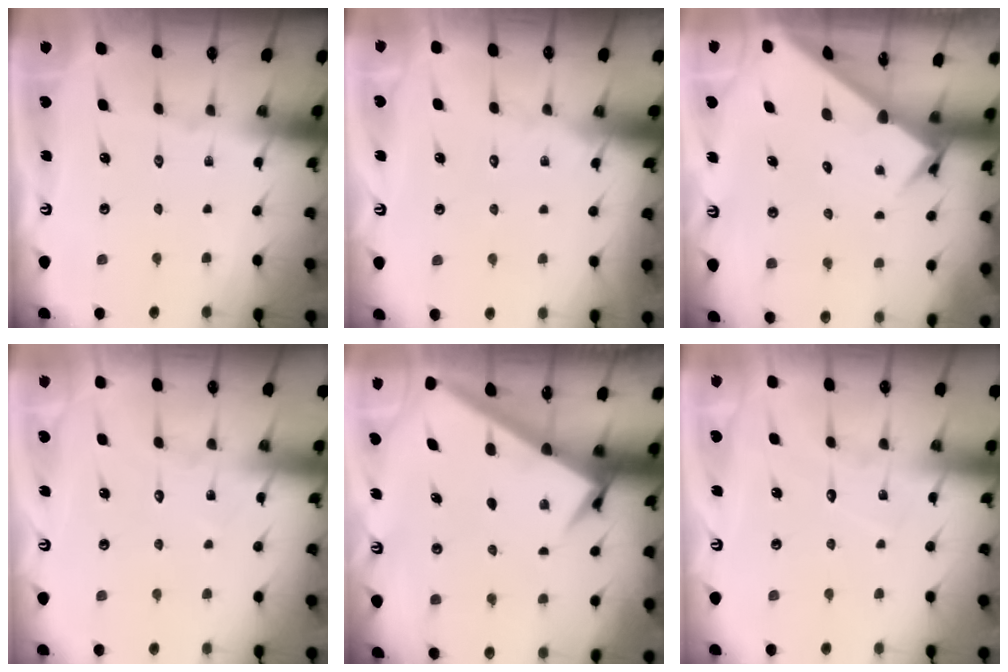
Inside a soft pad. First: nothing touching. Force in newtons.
{"total": 3.0, "press": 3.0, "slide": 0.4}
{"total": 3.6, "press": 3.5, "slide": 0.4}
{"total": 5.9, "press": 5.9, "slide": 0.6}
{"total": 4.6, "press": 4.6, "slide": 0.5}
{"total": 4.4, "press": 4.4, "slide": 0.3}